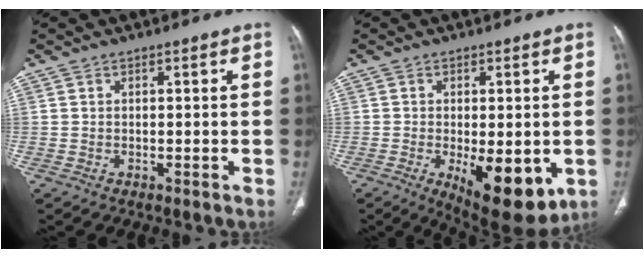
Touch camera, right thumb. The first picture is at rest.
{"total": 14.0, "force": [-3.9, 6.1, 12.0], "torque": [-0.159, -0.019, -0.040]}